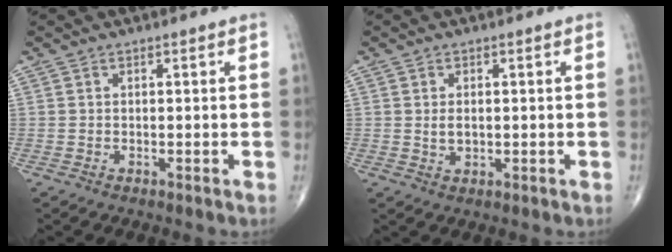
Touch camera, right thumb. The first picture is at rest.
{"total": 2.4, "force": [0.2, 1.5, 1.9], "torque": [-0.029, -0.004, 0.006]}